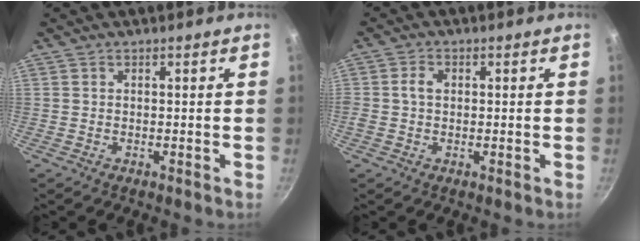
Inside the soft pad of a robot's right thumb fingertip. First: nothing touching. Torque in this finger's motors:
{"motor_torque": [0.54, 1.06, 0.55, 0.08, -0.01]}